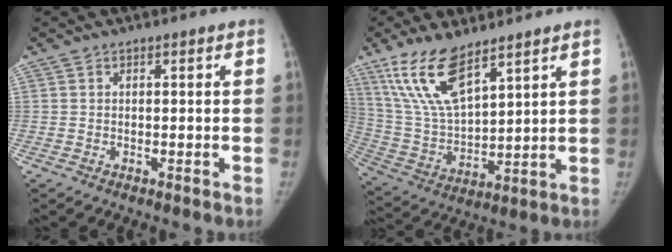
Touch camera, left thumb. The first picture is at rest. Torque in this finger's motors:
{"motor_torque": [0.20, 0.23, 1.46, -1.31, 0.13]}